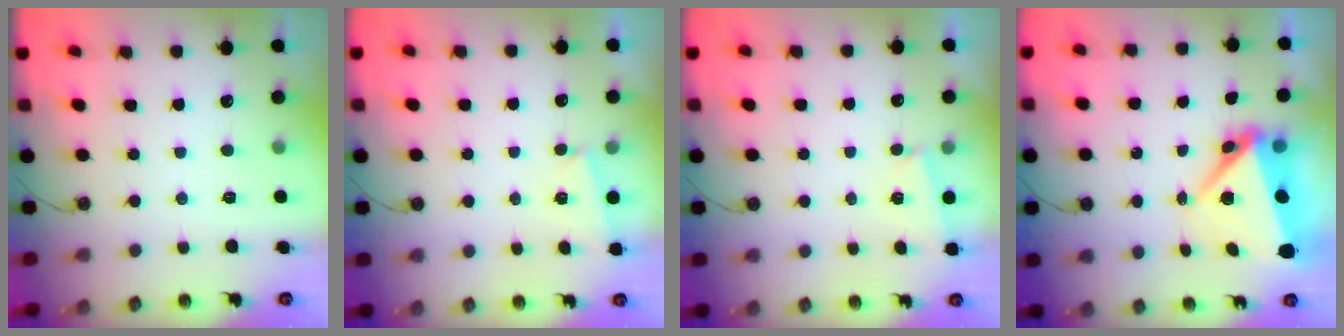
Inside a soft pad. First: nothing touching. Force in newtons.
{"total": 1.5, "press": 1.4, "slide": 0.5}
{"total": 1.5, "press": 1.4, "slide": 0.5}
{"total": 8.6, "press": 8.4, "slide": 1.9}